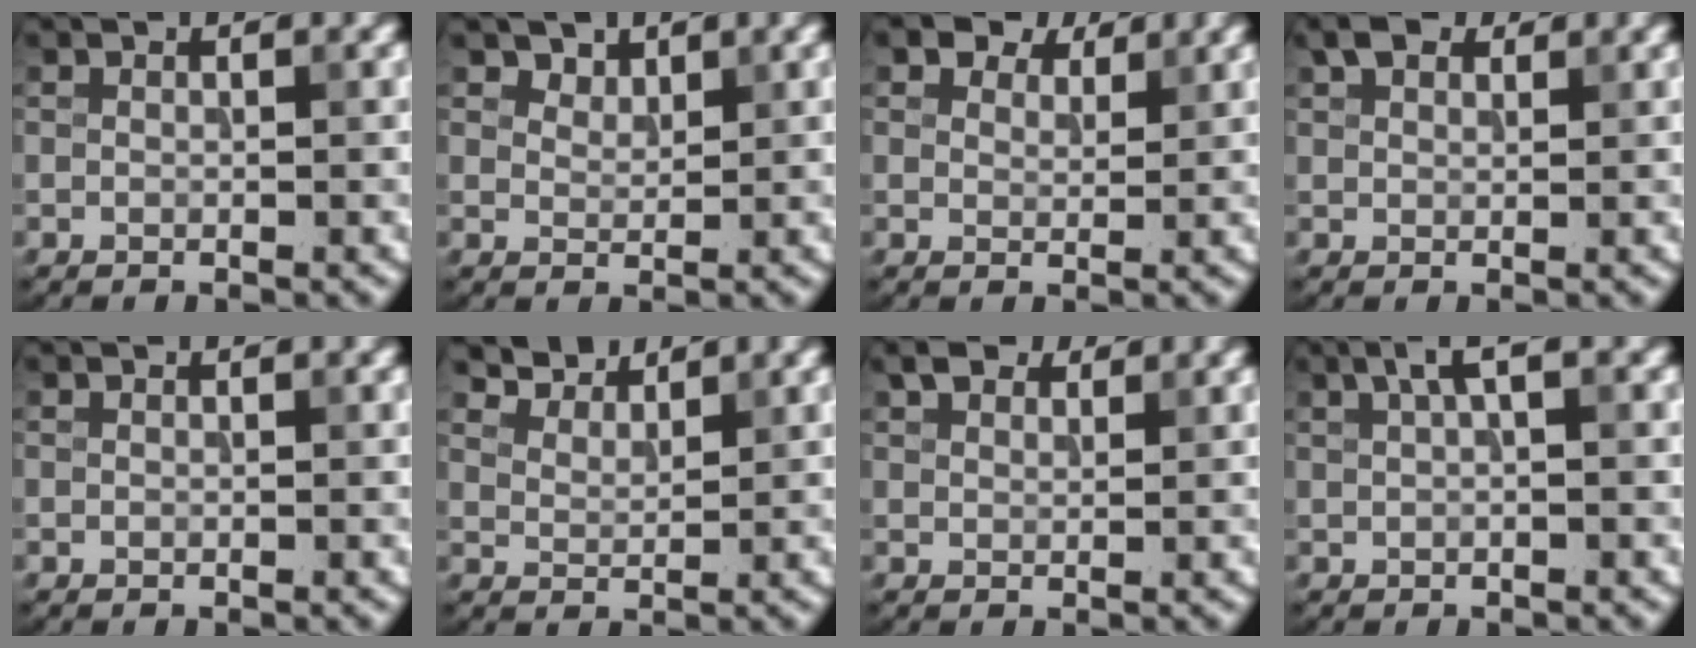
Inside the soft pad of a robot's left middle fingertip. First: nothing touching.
{"total": 2.0, "force": [1.7, 1.0, 0.4], "torque": [-0.016, -0.016, 0.037]}
{"total": 5.0, "force": [3.9, 2.5, 1.9], "torque": [-0.045, -0.001, 0.057]}
{"total": 2.4, "force": [1.6, 1.4, 1.1], "torque": [-0.024, 0.008, 0.032]}
{"total": 0.0}
{"total": 4.3, "force": [4.2, 0.9, 0.8], "torque": [-0.031, -0.003, 0.084]}
{"total": 2.4, "force": [1.8, 1.3, 0.9], "torque": [-0.019, 0.008, 0.036]}
{"total": 2.2, "force": [1.0, 0.5, 1.8], "torque": [-0.030, 0.008, 0.017]}